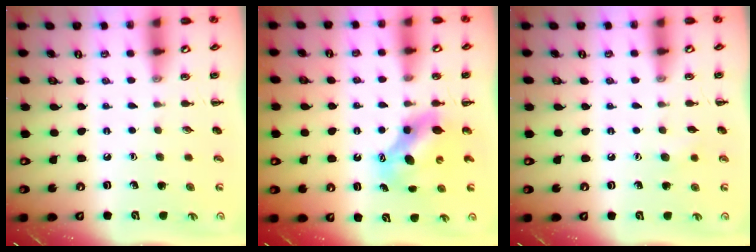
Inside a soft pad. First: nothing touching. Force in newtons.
{"total": 7.0, "press": 6.9, "slide": 1.2}
{"total": 4.5, "press": 4.4, "slide": 0.9}